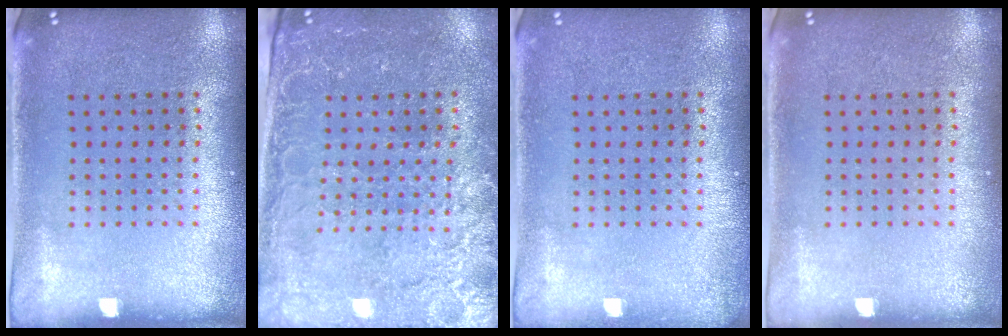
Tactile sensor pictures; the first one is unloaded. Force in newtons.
{"total": 3.1, "press": 2.9, "slide": 1.0}
{"total": 0.7, "press": 0.7, "slide": 0.0}
{"total": 0.0}